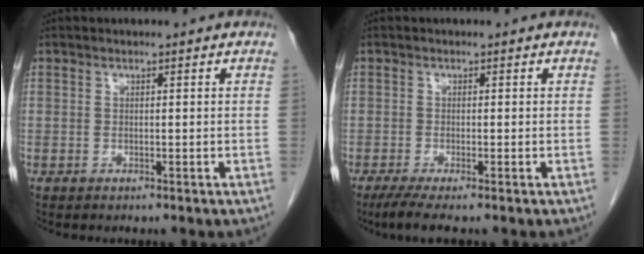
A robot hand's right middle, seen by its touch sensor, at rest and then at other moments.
{"total": 3.6, "force": [-2.4, 0.1, 2.6], "torque": [-0.051, -0.012, -0.047]}